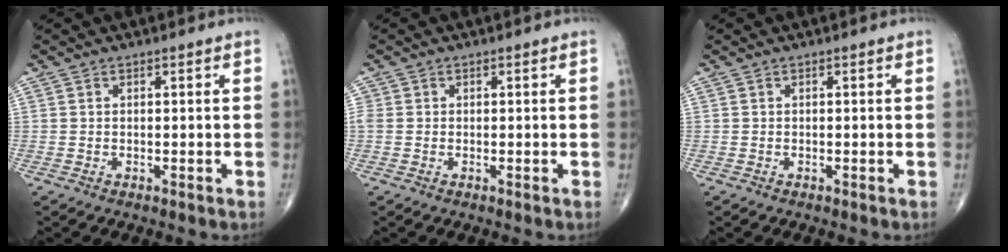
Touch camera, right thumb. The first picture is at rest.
{"total": 1.3, "force": [0.1, 1.2, 0.6], "torque": [-0.011, 0.006, 0.003]}
{"total": 0.0}